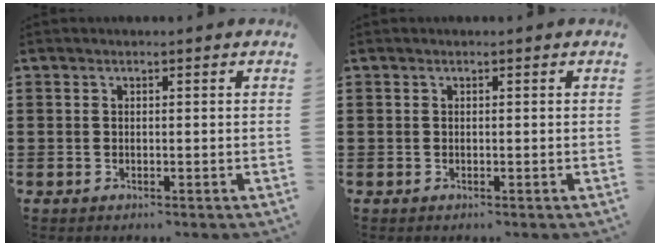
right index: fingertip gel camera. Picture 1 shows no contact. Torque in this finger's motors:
{"motor_torque": [0.37, 0.45, 0.01, -0.01]}